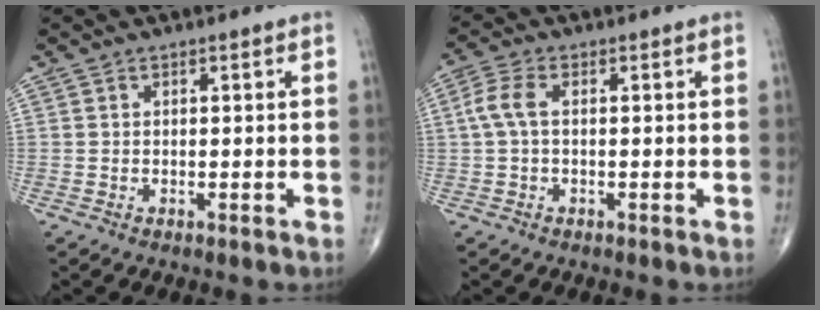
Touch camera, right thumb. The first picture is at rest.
{"total": 4.3, "force": [0.3, 2.2, 3.7], "torque": [-0.097, 0.012, 0.001]}